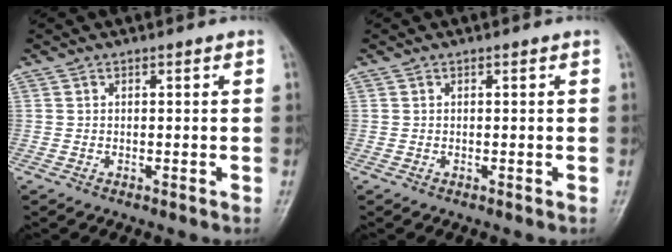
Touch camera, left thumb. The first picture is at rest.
{"total": 0.0}